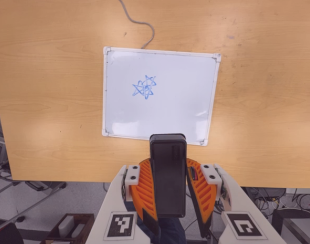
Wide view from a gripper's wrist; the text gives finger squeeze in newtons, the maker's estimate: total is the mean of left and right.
{"total": 9.8, "left": 7.7, "right": 11.9}